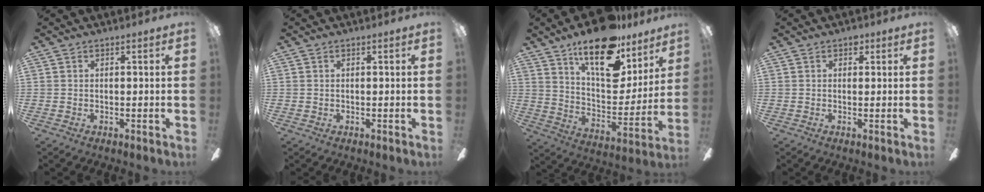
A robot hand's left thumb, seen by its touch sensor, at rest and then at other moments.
{"total": 0.0}
{"total": 21.1, "force": [14.8, 8.7, 12.3], "torque": [-0.194, -0.096, 0.255]}
{"total": 1.6, "force": [0.9, 1.2, 0.7], "torque": [0.001, -0.003, 0.013]}